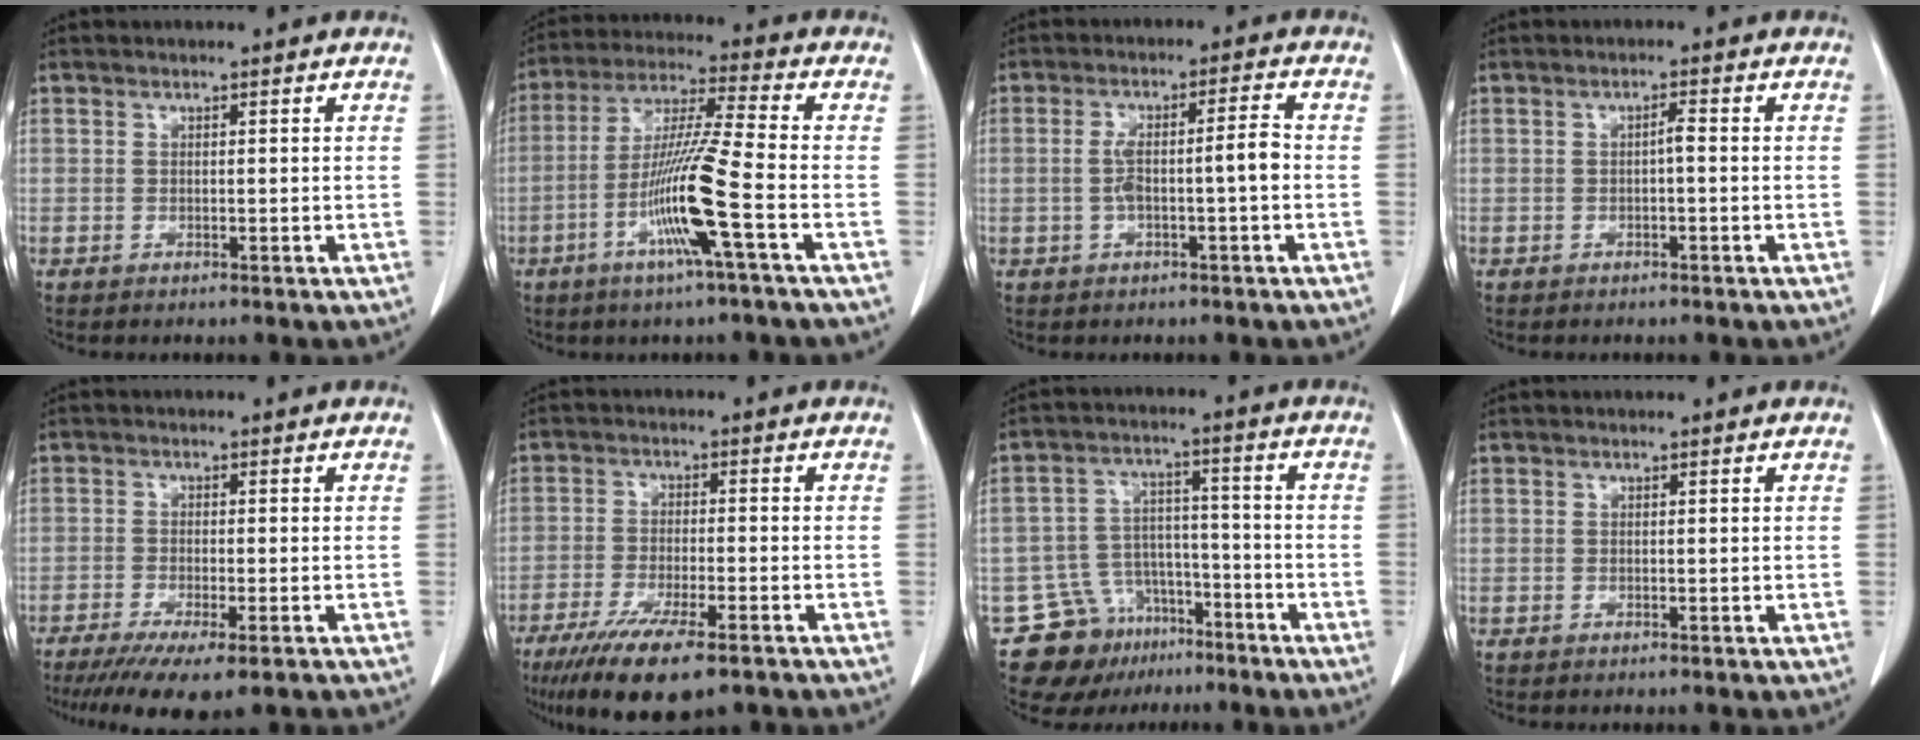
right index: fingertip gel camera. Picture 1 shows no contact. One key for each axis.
{"total": 12.4, "fx": -4.5, "fy": -1.1, "fz": 11.5, "tx": -0.226, "ty": -0.009, "tz": -0.092}
{"total": 5.8, "fx": -0.9, "fy": 0.6, "fz": 5.7, "tx": -0.108, "ty": 0.022, "tz": -0.011}
{"total": 1.3, "fx": -0.2, "fy": 0.1, "fz": 1.2, "tx": -0.020, "ty": 0.003, "tz": -0.003}
{"total": 10.3, "fx": -7.5, "fy": 1.6, "fz": 6.8, "tx": -0.098, "ty": -0.022, "tz": -0.114}
{"total": 12.3, "fx": -8.4, "fy": 2.4, "fz": 8.6, "tx": -0.145, "ty": -0.028, "tz": -0.133}
{"total": 10.8, "fx": -7.8, "fy": 7.1, "fz": 2.4, "tx": -0.040, "ty": 0.046, "tz": -0.119}
{"total": 0.0}